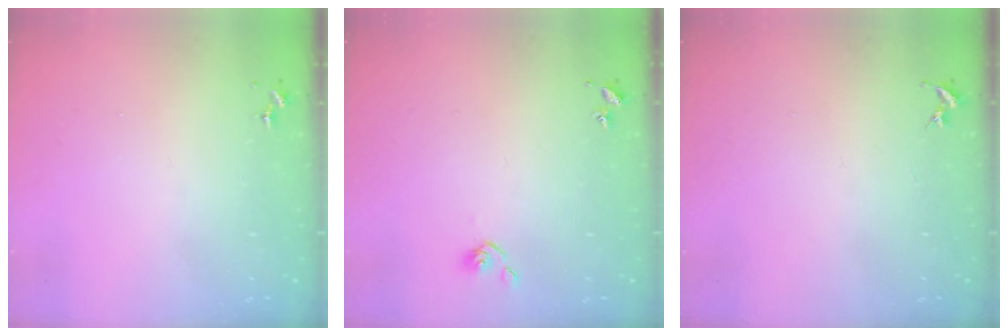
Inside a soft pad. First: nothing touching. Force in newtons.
{"total": 4.9, "press": 4.8, "slide": 0.7}
{"total": 0.0}